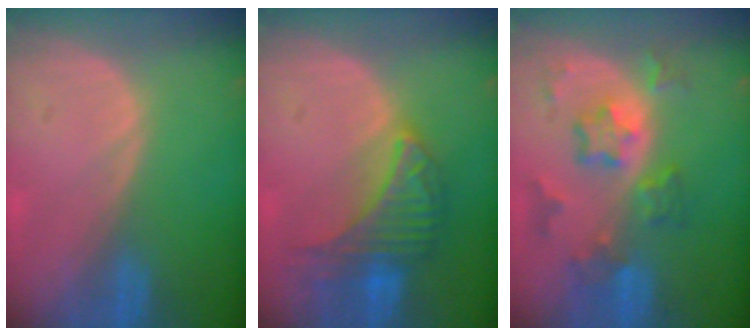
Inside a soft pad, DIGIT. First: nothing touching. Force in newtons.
{"total": 7.5, "press": 7.5, "slide": 0.1}
{"total": 8.0, "press": 7.0, "slide": 3.9}